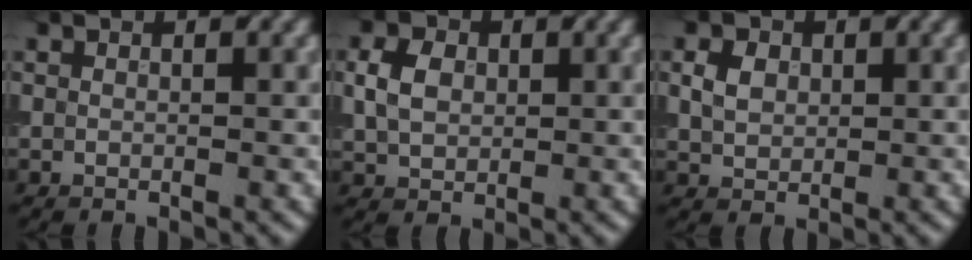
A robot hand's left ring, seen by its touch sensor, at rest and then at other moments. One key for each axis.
{"total": 3.2, "fx": 0.4, "fy": 2.4, "fz": 2.1, "tx": -0.051, "ty": 0.010, "tz": 0.013}
{"total": 2.3, "fx": 0.5, "fy": 1.7, "fz": 1.4, "tx": -0.031, "ty": 0.006, "tz": 0.012}